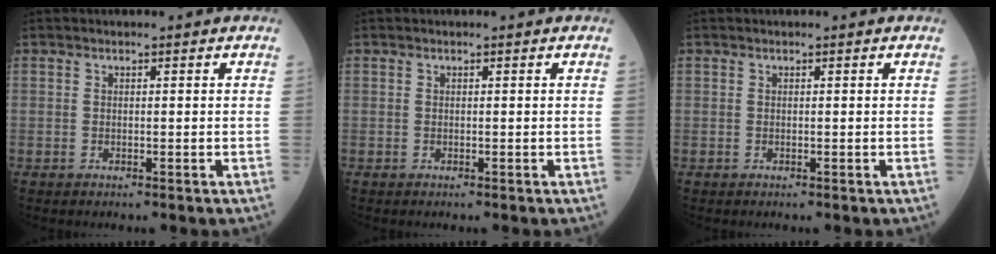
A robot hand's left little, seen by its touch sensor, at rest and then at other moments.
{"total": 0.0}
{"total": 0.0}